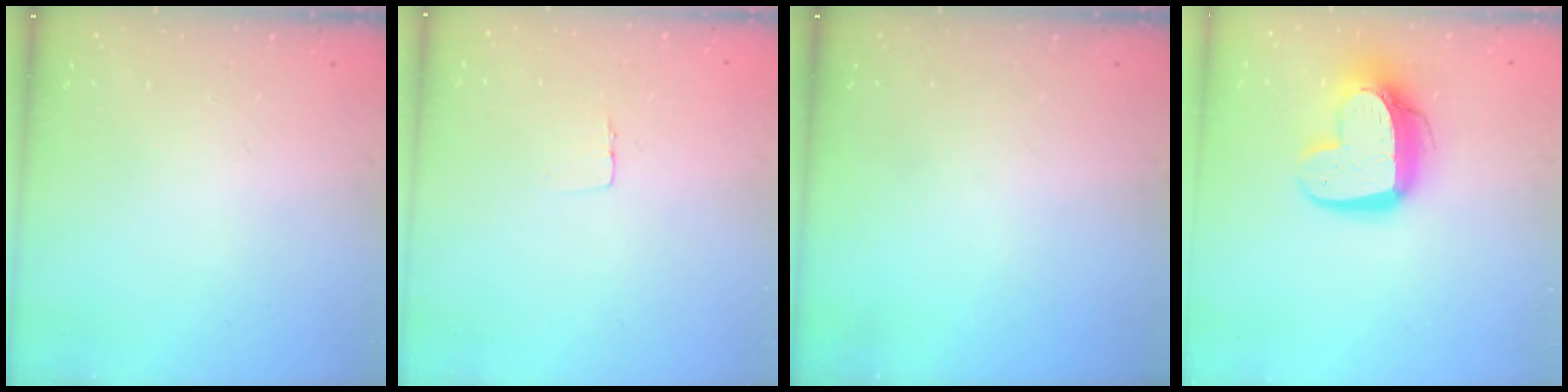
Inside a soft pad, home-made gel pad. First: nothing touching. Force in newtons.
{"total": 3.1, "press": 3.1, "slide": 0.2}
{"total": 0.0}
{"total": 14.9, "press": 14.9, "slide": 1.1}